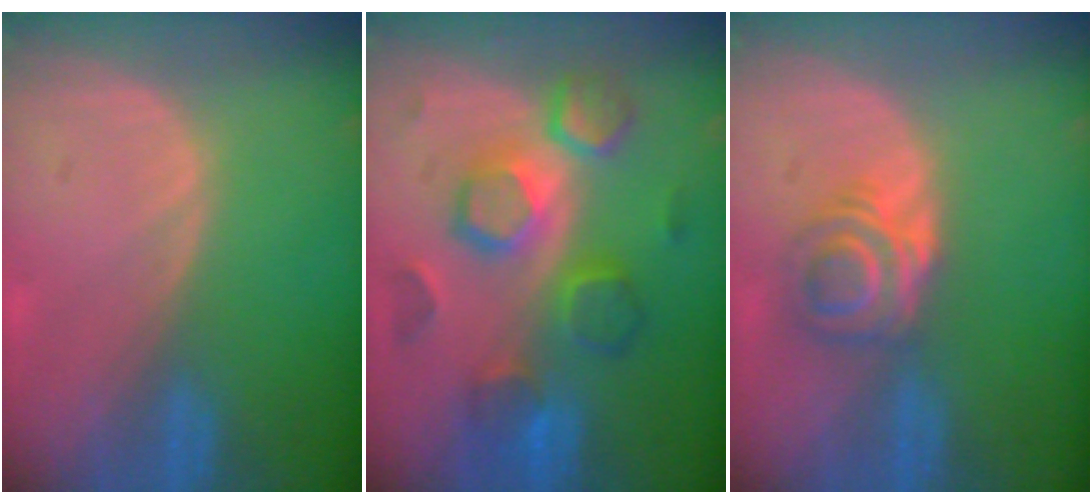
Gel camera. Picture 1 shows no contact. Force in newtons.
{"total": 9.5, "press": 9.5, "slide": 0.4}
{"total": 6.0, "press": 5.0, "slide": 3.3}